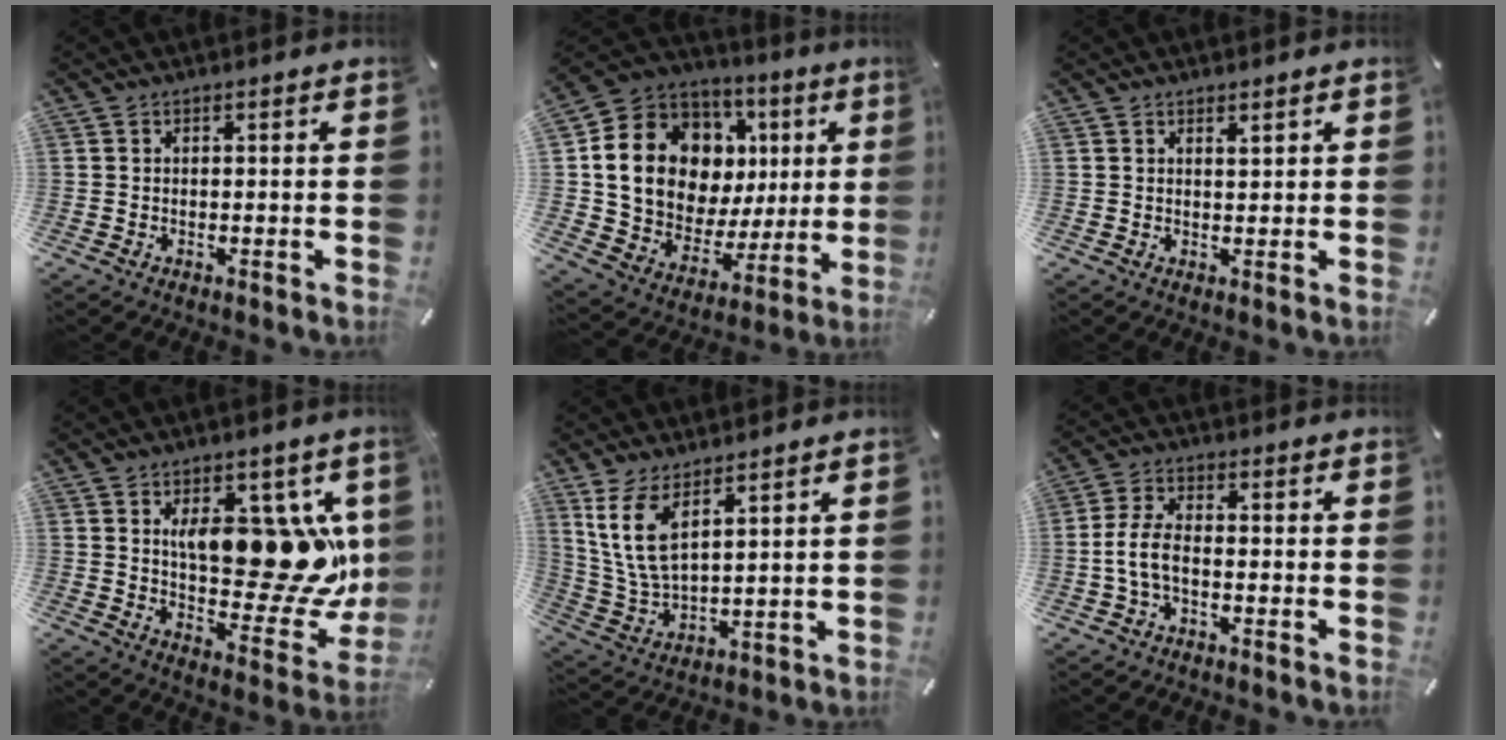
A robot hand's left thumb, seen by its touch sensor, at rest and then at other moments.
{"total": 18.2, "force": [5.4, 14.4, 9.8], "torque": [-0.190, -0.036, 0.113]}
{"total": 1.5, "force": [1.1, 0.3, 0.9], "torque": [-0.019, 0.000, 0.019]}
{"total": 19.7, "force": [5.0, 11.2, 15.5], "torque": [-0.201, -0.043, 0.088]}
{"total": 10.2, "force": [6.1, 4.5, 6.8], "torque": [-0.174, -0.025, 0.111]}
{"total": 6.3, "force": [-1.7, 3.1, 5.3], "torque": [-0.123, 0.000, -0.037]}